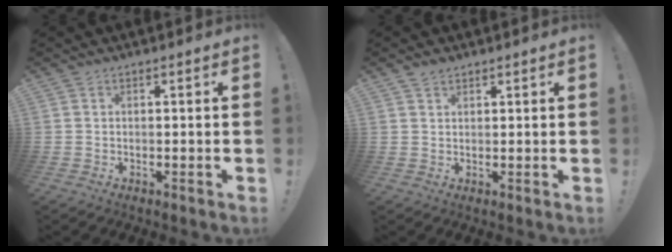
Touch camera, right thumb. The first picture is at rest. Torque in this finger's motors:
{"motor_torque": [-0.07, -0.02, 0.25, 0.06, 0.00]}